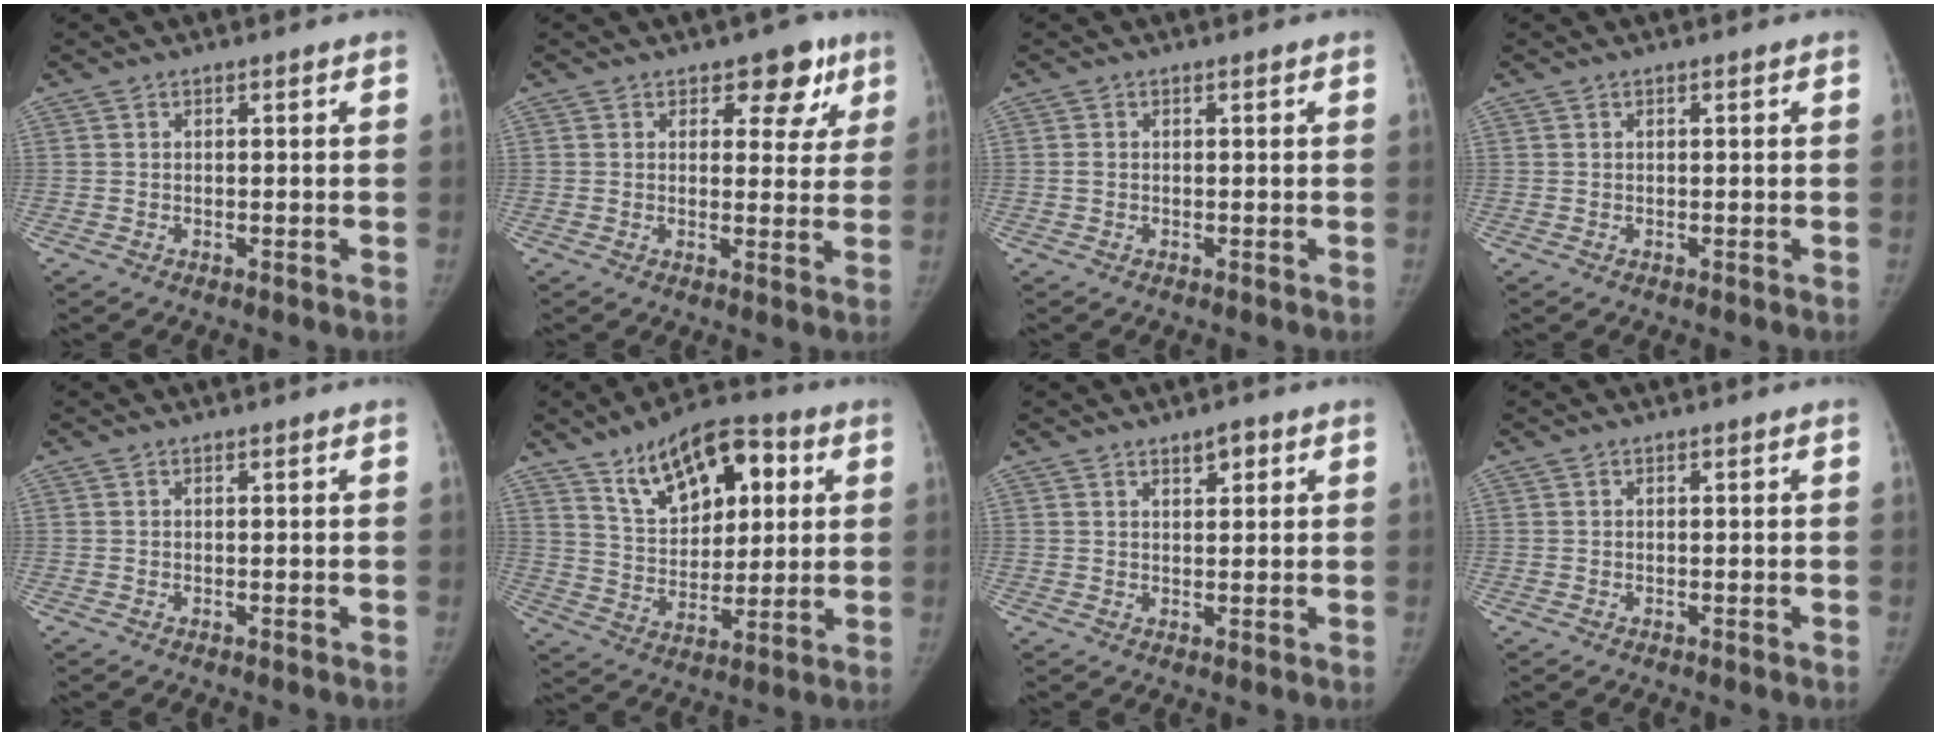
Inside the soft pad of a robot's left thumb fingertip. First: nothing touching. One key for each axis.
{"total": 7.0, "fx": 3.8, "fy": 4.4, "fz": 3.9, "tx": -0.002, "ty": -0.013, "tz": 0.044}
{"total": 0.6, "fx": 0.0, "fy": 0.5, "fz": 0.4, "tx": -0.005, "ty": 0.002, "tz": 0.001}
{"total": 0.0}
{"total": 0.0}
{"total": 16.5, "fx": 7.4, "fy": 9.0, "fz": 11.8, "tx": -0.137, "ty": -0.016, "tz": 0.126}
{"total": 2.3, "fx": 1.5, "fy": 1.0, "fz": 1.5, "tx": -0.013, "ty": -0.009, "tz": 0.023}
{"total": 0.0}